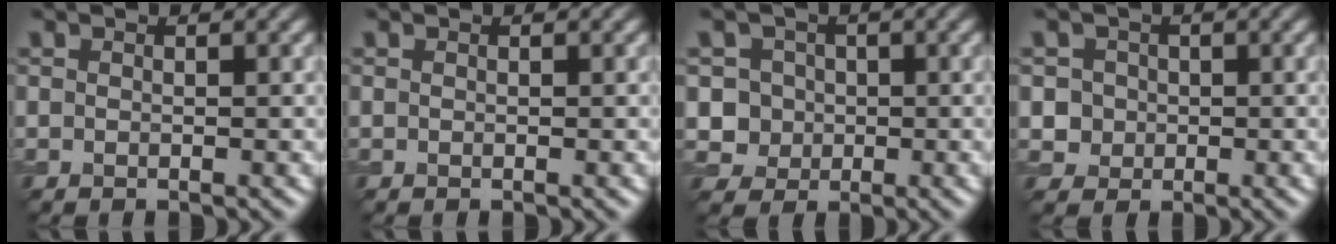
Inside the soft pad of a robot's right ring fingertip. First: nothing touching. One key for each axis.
{"total": 0.0}
{"total": 3.3, "fx": 0.1, "fy": 3.2, "fz": 0.8, "tx": 0.001, "ty": 0.007, "tz": 0.004}
{"total": 2.9, "fx": 0.4, "fy": 2.7, "fz": 0.8, "tx": 0.000, "ty": 0.010, "tz": 0.009}